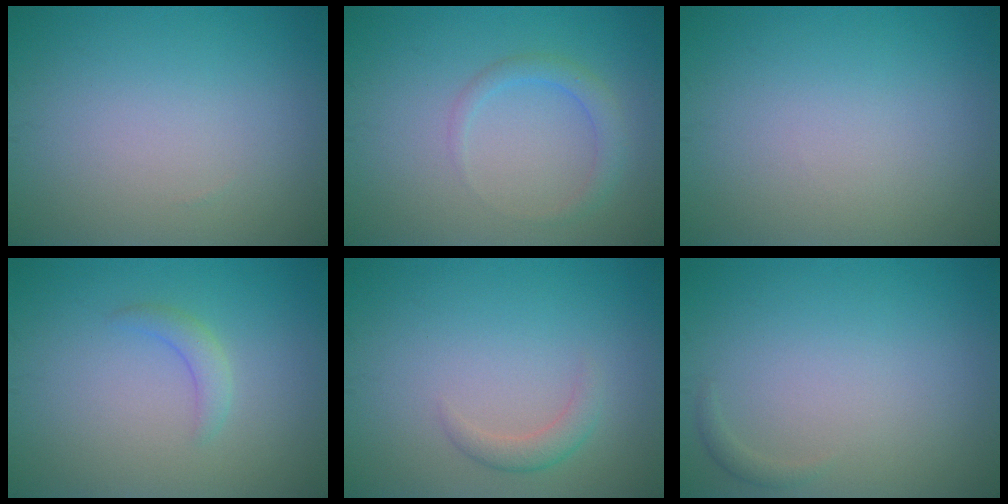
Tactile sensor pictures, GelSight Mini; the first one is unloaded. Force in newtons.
{"total": 1.9, "press": 1.9, "slide": 0.1}
{"total": 0.0}
{"total": 1.6, "press": 1.6, "slide": 0.2}
{"total": 1.6, "press": 1.6, "slide": 0.1}
{"total": 0.7, "press": 0.7, "slide": 0.1}